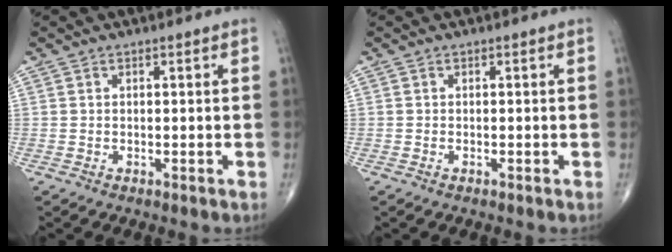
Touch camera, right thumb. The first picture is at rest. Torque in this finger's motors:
{"motor_torque": [0.18, 0.10, -0.05, -0.22, -0.03]}